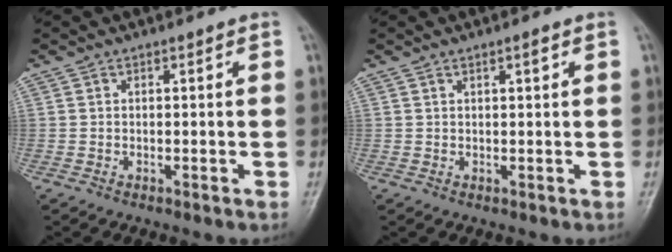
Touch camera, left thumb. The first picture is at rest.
{"total": 1.2, "force": [0.6, 0.2, 1.0], "torque": [-0.014, -0.001, 0.010]}